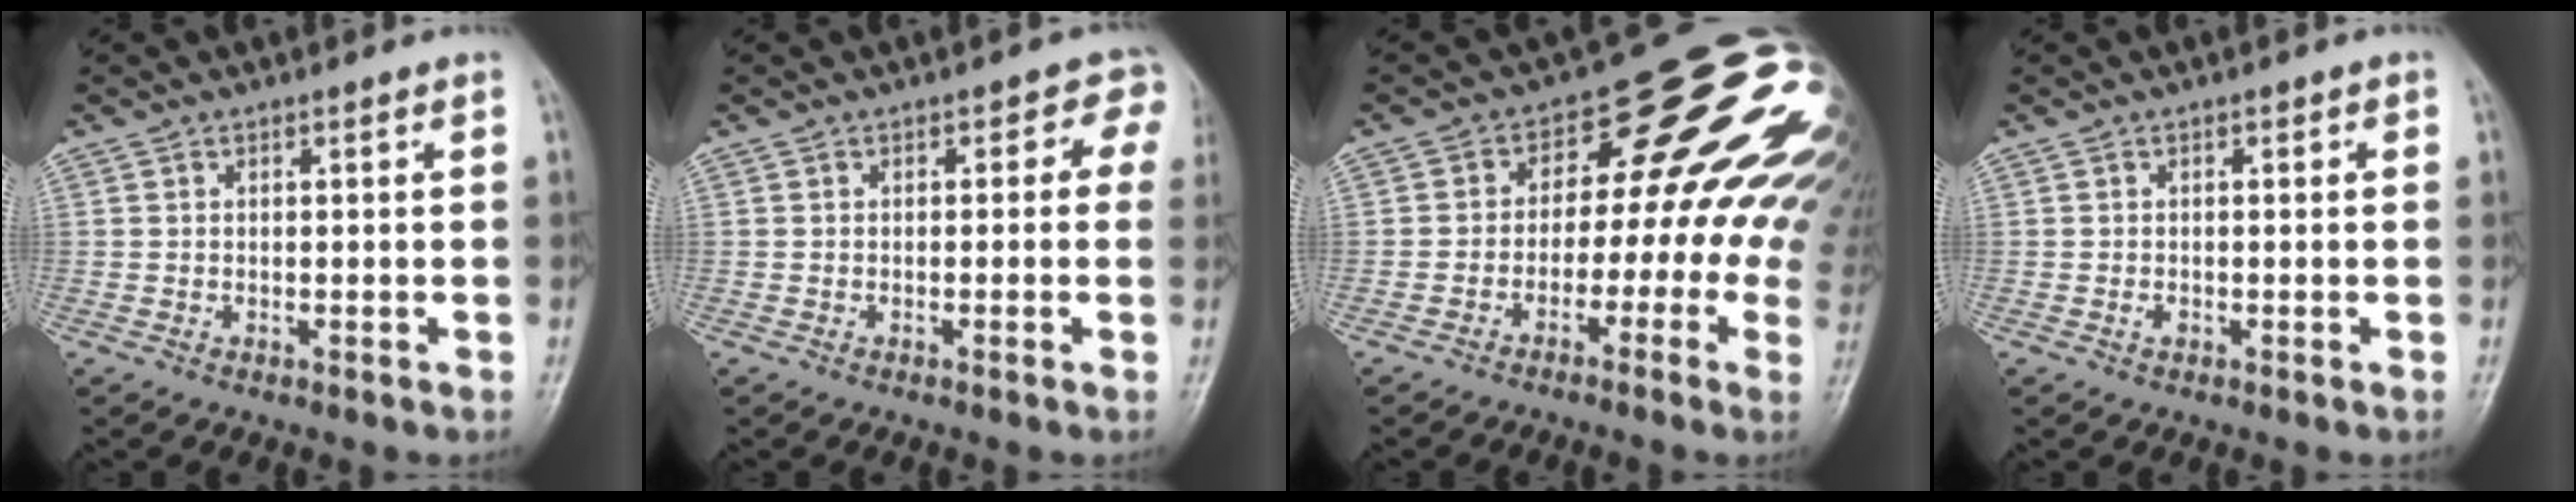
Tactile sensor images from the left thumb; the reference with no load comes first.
{"total": 3.0, "force": [0.3, 2.3, 1.8], "torque": [0.022, 0.010, -0.013]}
{"total": 18.8, "force": [0.0, 11.0, 15.2], "torque": [-0.147, 0.051, -0.008]}
{"total": 1.1, "force": [-0.3, 0.9, 0.7], "torque": [-0.003, 0.002, -0.006]}